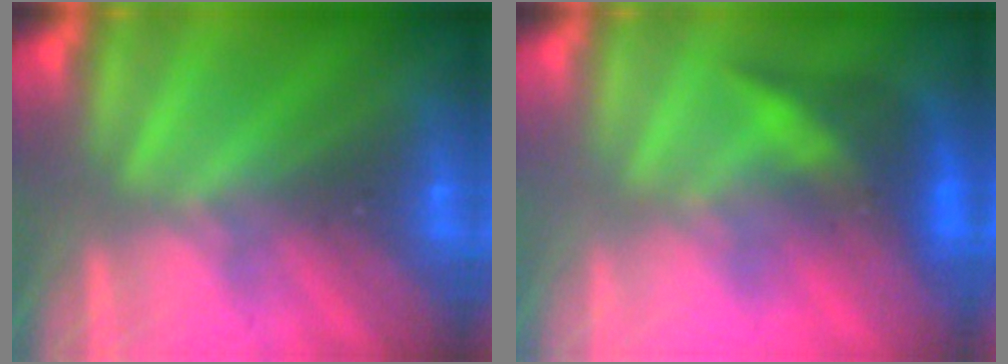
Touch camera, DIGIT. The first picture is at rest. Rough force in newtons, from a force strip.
{"total": 2.9}